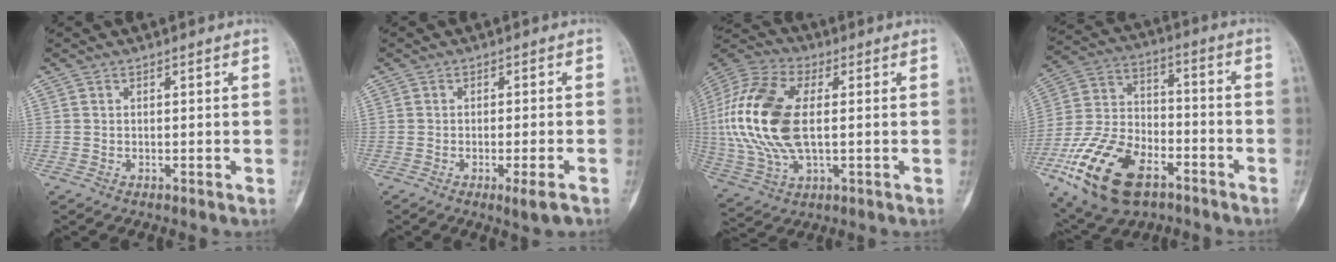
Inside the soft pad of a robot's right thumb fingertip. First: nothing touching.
{"total": 3.9, "force": [-2.2, 0.3, 3.2], "torque": [-0.048, 0.001, -0.031]}
{"total": 20.3, "force": [1.2, 10.9, 17.1], "torque": [-0.382, 0.005, 0.022]}
{"total": 20.7, "force": [-10.7, 11.5, 13.6], "torque": [-0.257, 0.052, -0.188]}